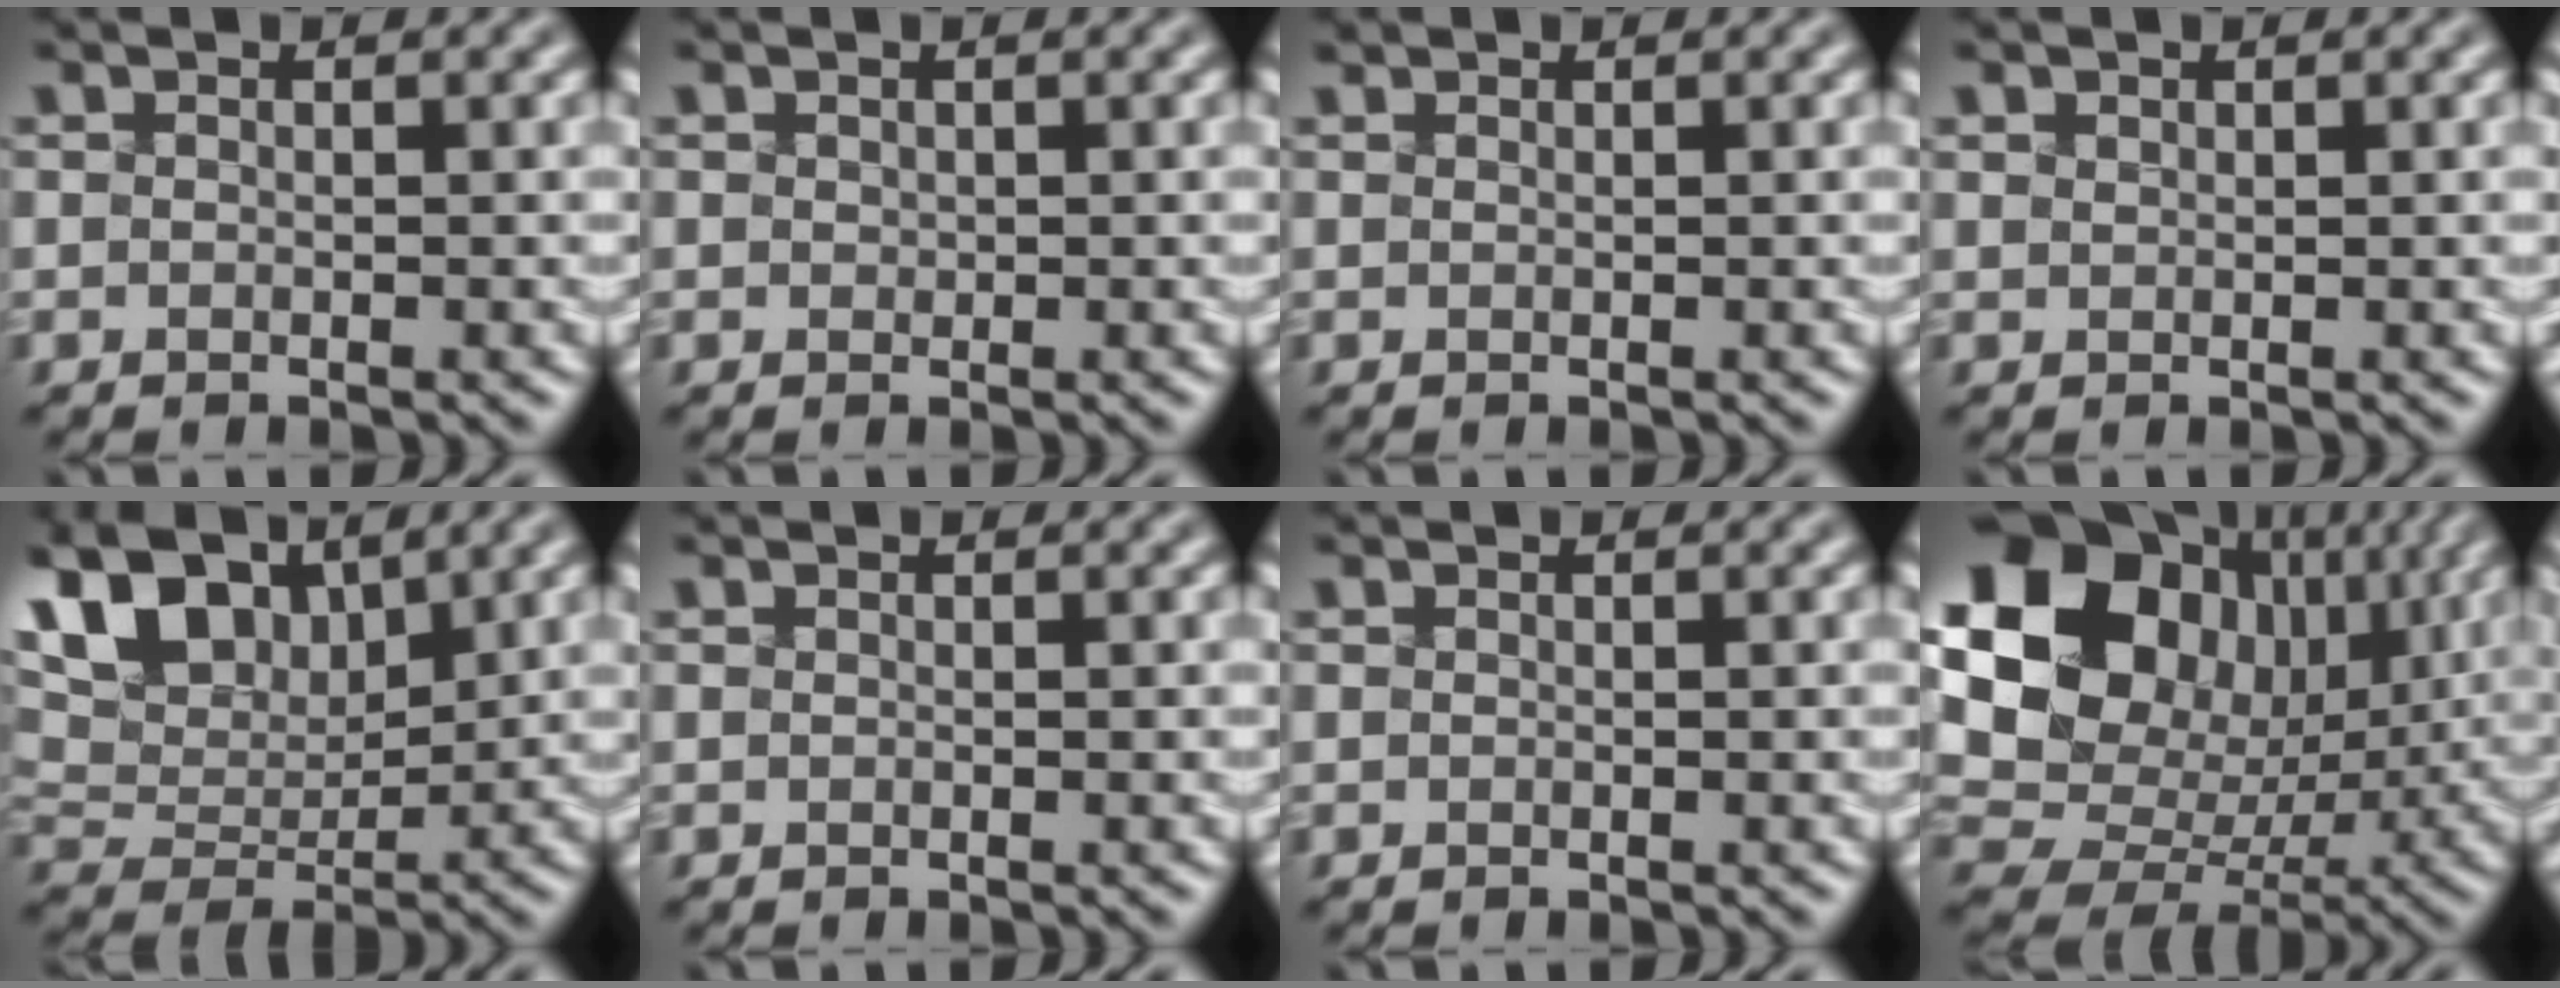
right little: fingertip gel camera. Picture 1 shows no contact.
{"total": 0.6, "force": [0.3, 0.5, 0.2], "torque": [-0.010, 0.003, 0.016]}
{"total": 0.6, "force": [0.5, 0.2, 0.1], "torque": [-0.008, 0.004, 0.010]}
{"total": 1.3, "force": [0.9, 0.8, 0.5], "torque": [-0.023, 0.006, 0.025]}
{"total": 10.8, "force": [5.8, 5.7, 7.0], "torque": [-0.158, 0.026, 0.090]}
{"total": 0.0}
{"total": 0.0}
{"total": 17.8, "force": [4.9, 13.8, 10.1], "torque": [-0.206, 0.032, 0.108]}